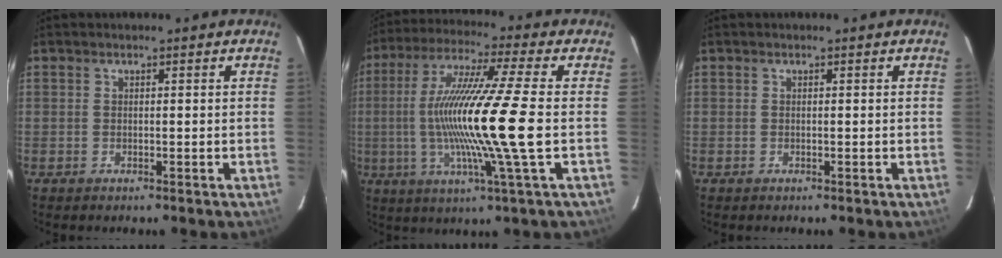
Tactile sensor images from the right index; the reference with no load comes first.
{"total": 17.3, "force": [-1.7, -1.7, 17.1], "torque": [-0.315, -0.013, -0.035]}
{"total": 0.0}